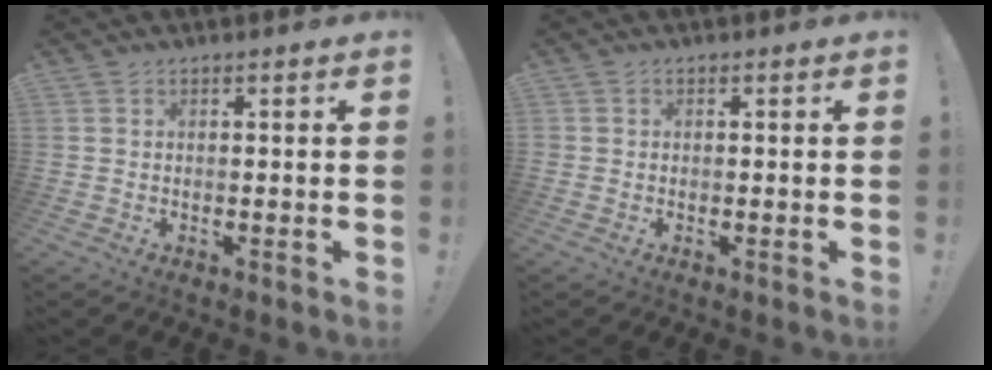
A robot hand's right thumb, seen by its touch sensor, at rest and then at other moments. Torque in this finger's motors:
{"motor_torque": [0.80, 0.24, 0.16, -0.22, 0.00]}